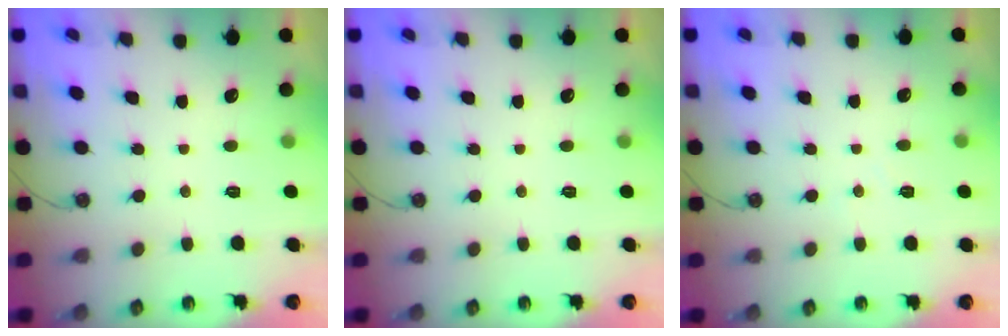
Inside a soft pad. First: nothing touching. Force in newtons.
{"total": 0.0}
{"total": 4.6, "press": 4.5, "slide": 0.8}